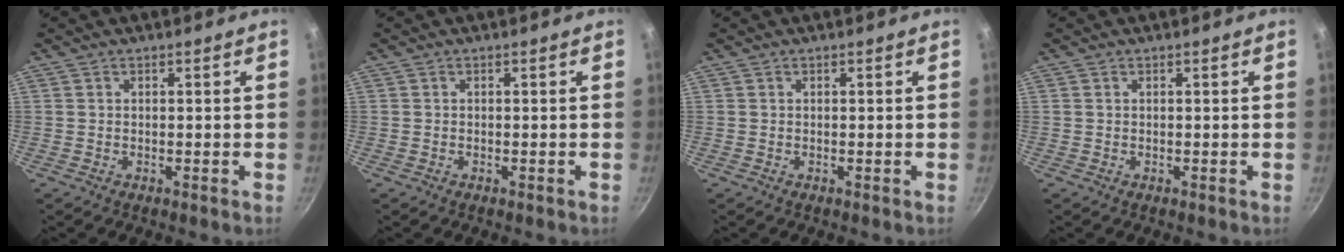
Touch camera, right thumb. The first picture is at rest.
{"total": 0.0}
{"total": 0.0}
{"total": 0.0}